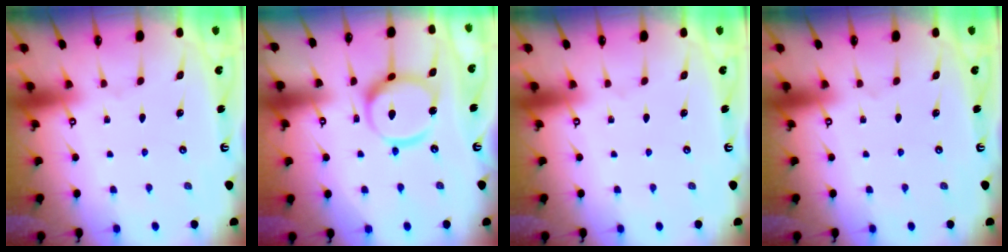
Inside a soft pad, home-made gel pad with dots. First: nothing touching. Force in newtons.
{"total": 15.8, "press": 15.7, "slide": 1.4}
{"total": 0.0}
{"total": 0.0}